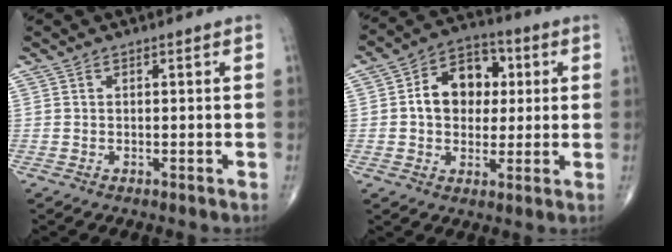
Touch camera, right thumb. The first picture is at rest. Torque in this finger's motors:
{"motor_torque": [-0.32, 1.43, 1.06, 0.37, 0.07]}